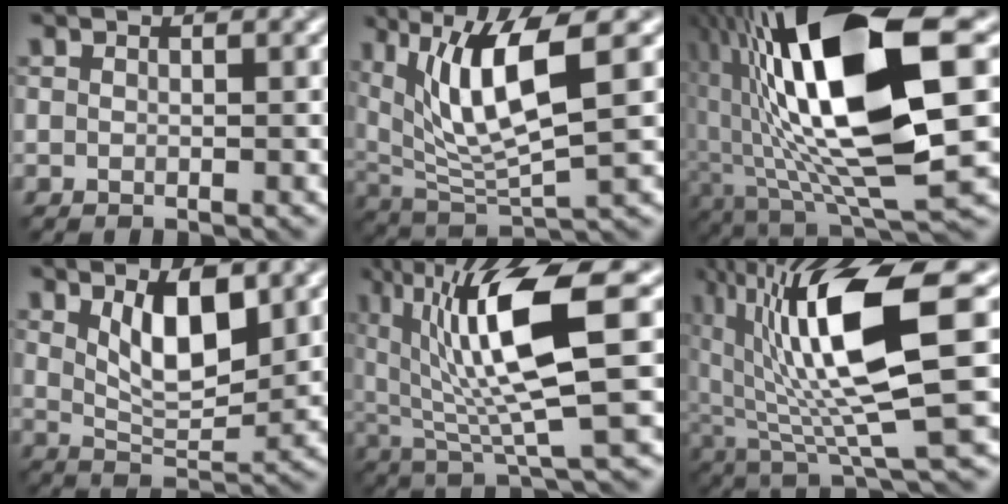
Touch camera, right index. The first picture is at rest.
{"total": 8.4, "force": [3.2, 2.3, 7.4], "torque": [-0.147, -0.007, 0.063]}
{"total": 16.1, "force": [2.2, 5.2, 15.1], "torque": [-0.267, -0.004, 0.038]}
{"total": 5.8, "force": [2.1, 2.4, 4.9], "torque": [-0.089, -0.005, 0.039]}
{"total": 10.8, "force": [2.6, 2.4, 10.2], "torque": [-0.171, -0.001, 0.054]}
{"total": 12.2, "force": [2.5, 3.2, 11.5], "torque": [-0.212, -0.014, 0.058]}